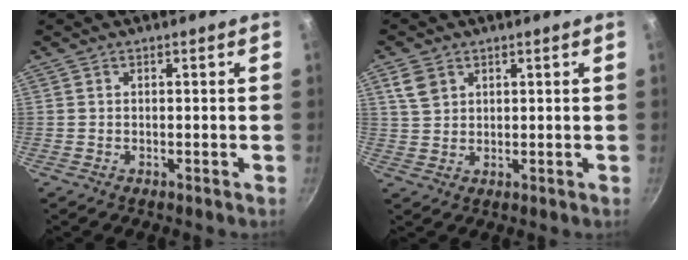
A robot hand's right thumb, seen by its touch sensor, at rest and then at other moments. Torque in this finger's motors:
{"motor_torque": [0.00, 0.69, -0.35, 0.84, 0.00]}